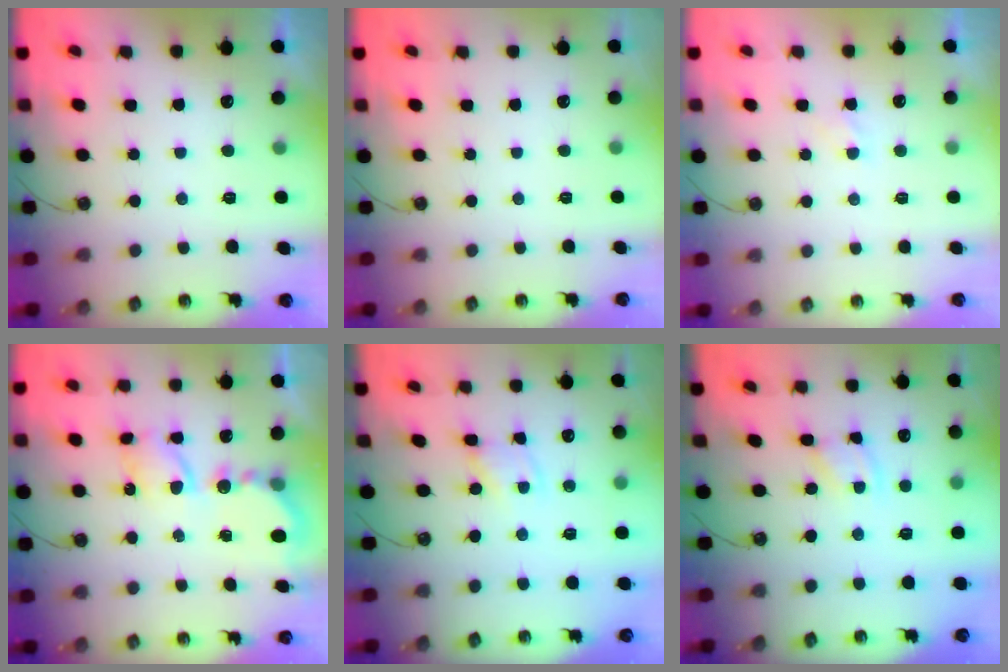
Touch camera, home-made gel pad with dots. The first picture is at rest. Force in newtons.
{"total": 1.2, "press": 1.1, "slide": 0.3}
{"total": 3.2, "press": 3.1, "slide": 0.4}
{"total": 6.5, "press": 6.5, "slide": 0.6}
{"total": 1.2, "press": 1.2, "slide": 0.2}
{"total": 2.4, "press": 2.4, "slide": 0.2}